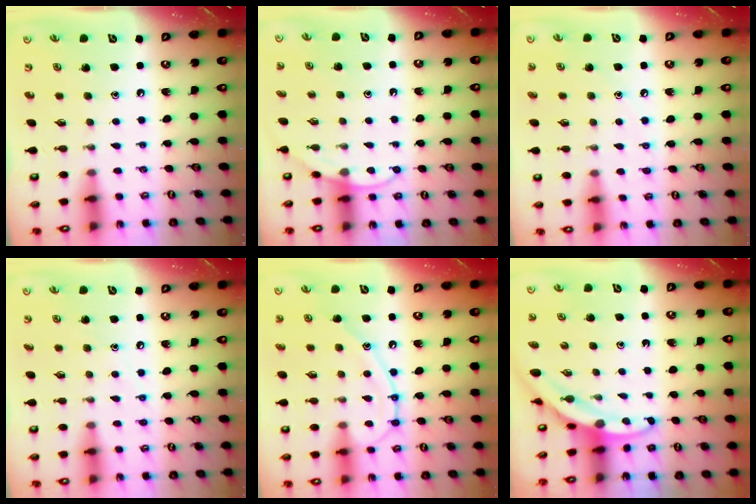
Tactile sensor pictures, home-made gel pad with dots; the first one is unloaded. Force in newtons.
{"total": 6.9, "press": 6.8, "slide": 0.6}
{"total": 4.5, "press": 4.5, "slide": 0.4}
{"total": 5.9, "press": 5.9, "slide": 0.8}
{"total": 13.6, "press": 13.5, "slide": 1.3}
{"total": 3.6, "press": 3.6, "slide": 0.1}